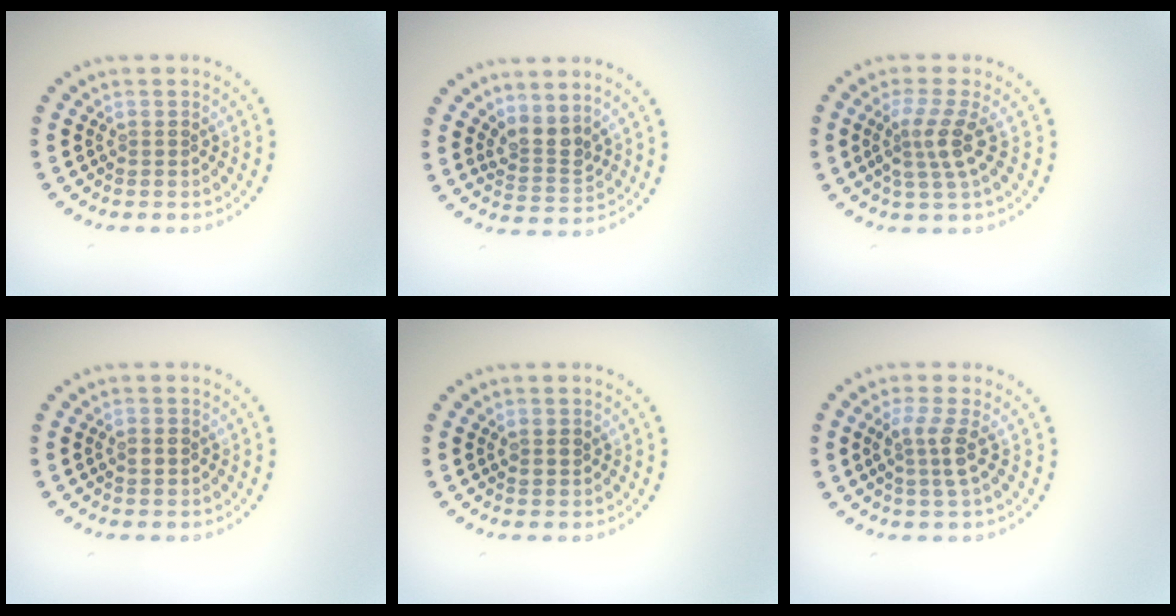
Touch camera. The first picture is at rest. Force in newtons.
{"total": 2.5, "press": 1.9, "slide": 1.7}
{"total": 2.9, "press": 2.2, "slide": 1.9}
{"total": 1.5, "press": 1.5, "slide": 0.1}
{"total": 1.0, "press": 0.9, "slide": 0.3}
{"total": 2.6, "press": 2.1, "slide": 1.6}